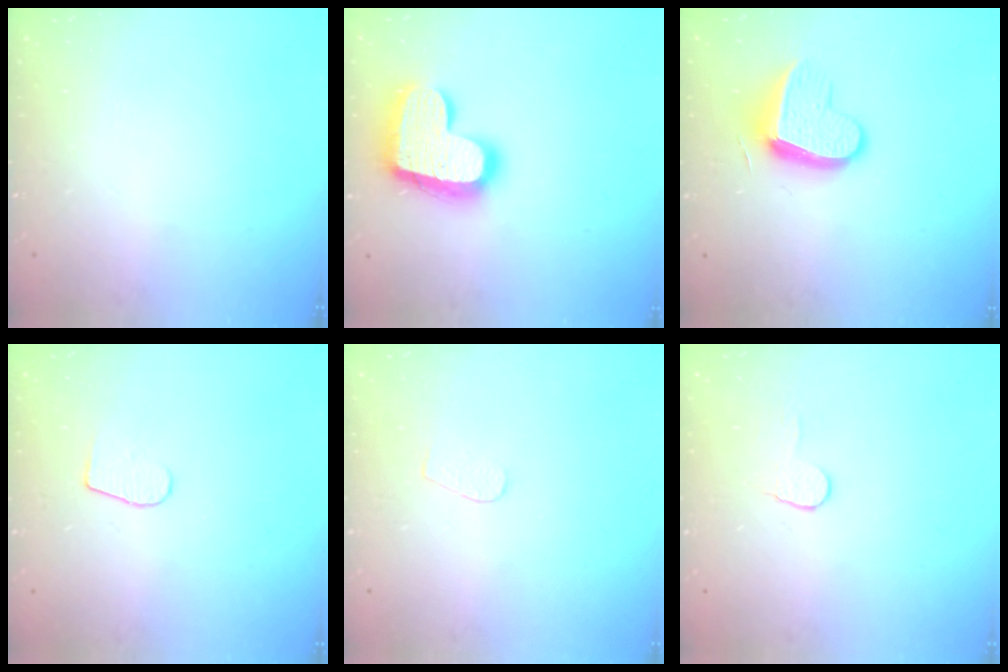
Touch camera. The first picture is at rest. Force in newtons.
{"total": 18.3, "press": 18.2, "slide": 1.1}
{"total": 11.6, "press": 11.6, "slide": 0.5}
{"total": 5.2, "press": 5.1, "slide": 0.6}
{"total": 3.4, "press": 3.4, "slide": 0.3}
{"total": 5.3, "press": 5.3, "slide": 0.5}